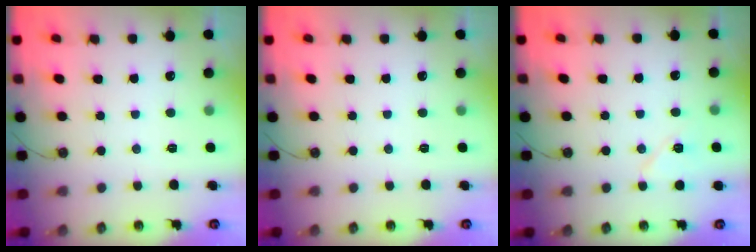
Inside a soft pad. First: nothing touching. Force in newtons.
{"total": 0.0}
{"total": 7.2, "press": 7.2, "slide": 0.6}